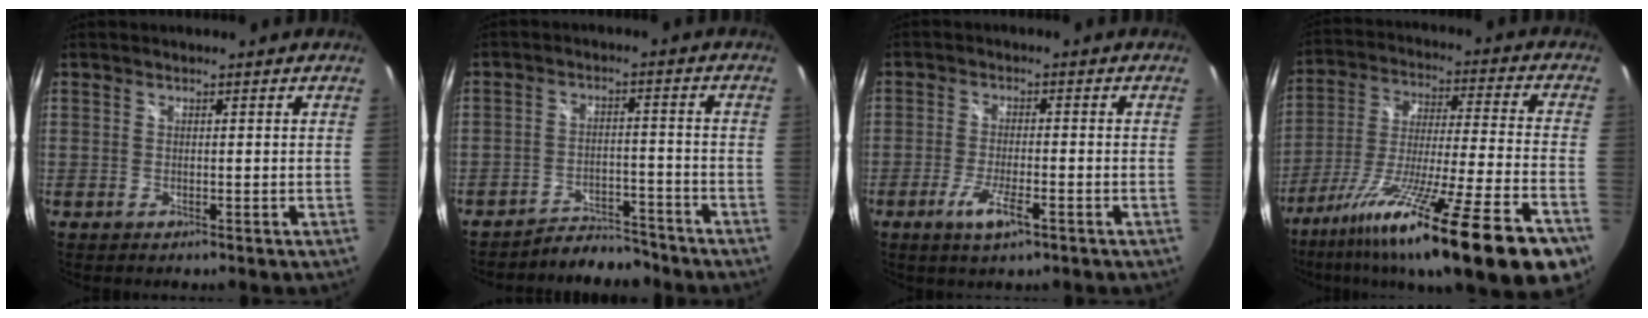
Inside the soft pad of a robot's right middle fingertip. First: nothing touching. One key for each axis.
{"total": 6.9, "fx": -6.7, "fy": 1.7, "fz": 0.4, "tx": -0.023, "ty": 0.012, "tz": -0.098}
{"total": 5.5, "fx": -3.1, "fy": 1.0, "fz": 4.5, "tx": -0.099, "ty": -0.011, "tz": -0.057}
{"total": 27.2, "fx": -18.1, "fy": 0.6, "fz": 20.3, "tx": -0.333, "ty": -0.082, "tz": -0.296}